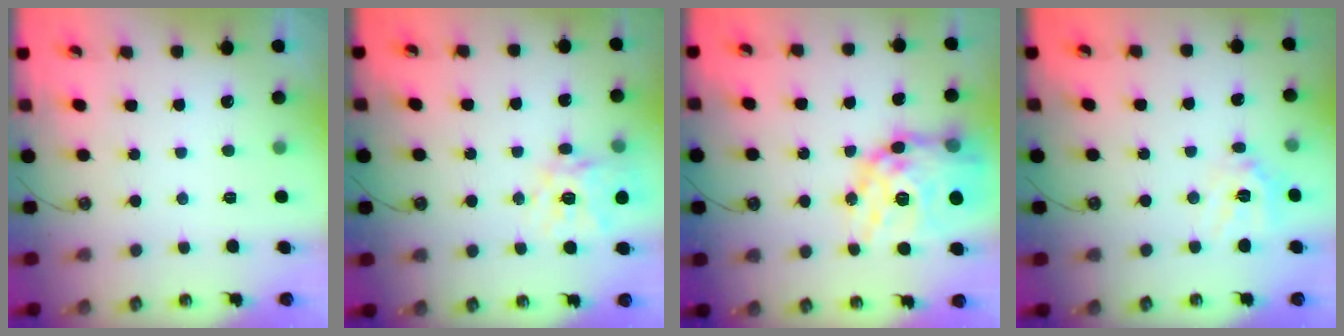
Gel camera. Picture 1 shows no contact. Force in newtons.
{"total": 14.7, "press": 14.6, "slide": 1.3}
{"total": 21.7, "press": 21.6, "slide": 1.8}
{"total": 11.8, "press": 11.7, "slide": 1.2}